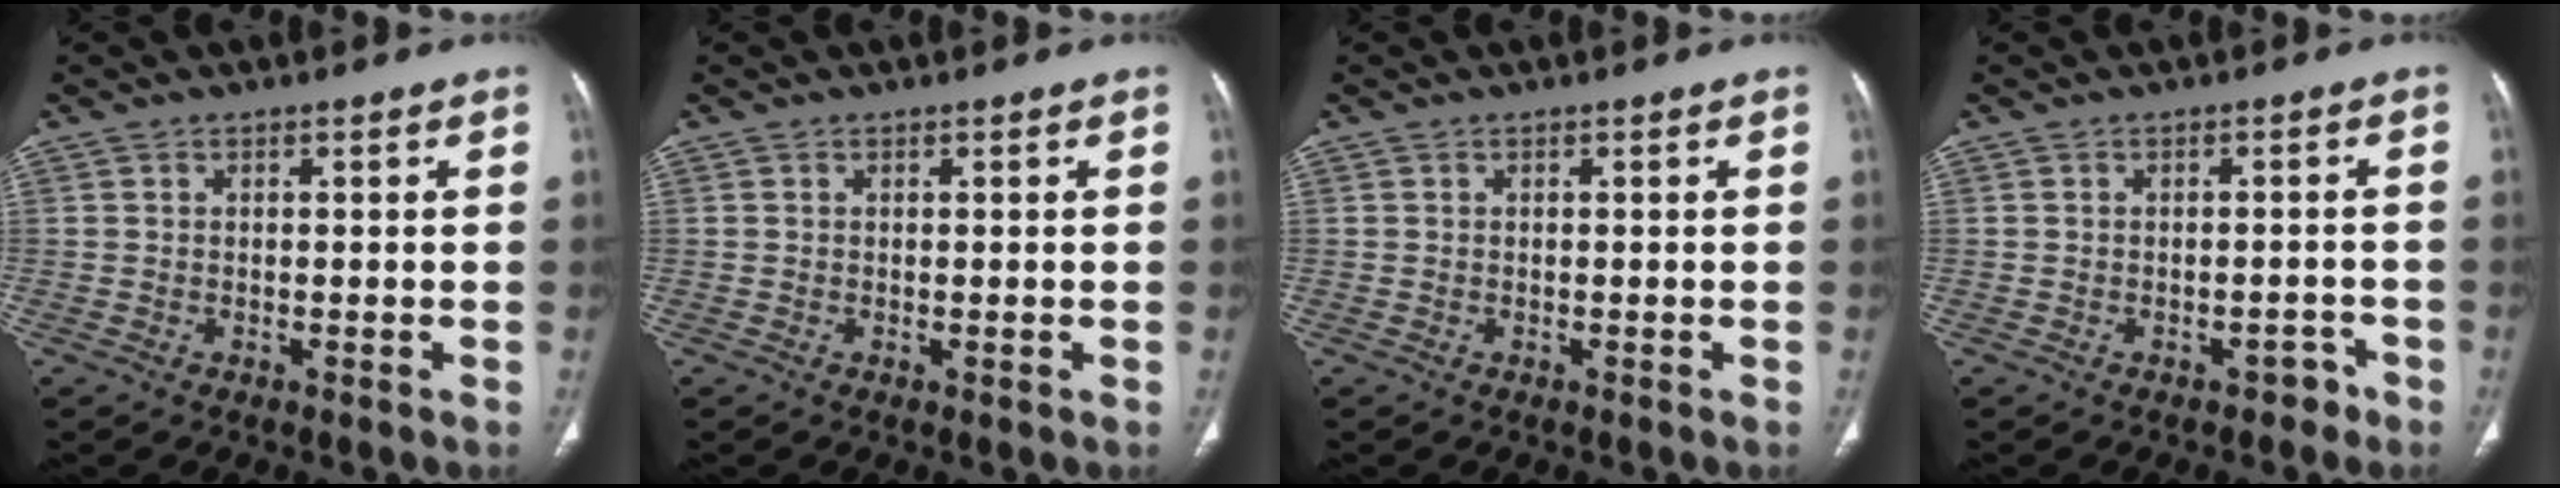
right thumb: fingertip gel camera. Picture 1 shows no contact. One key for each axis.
{"total": 0.0}
{"total": 0.0}
{"total": 2.4, "fx": -1.7, "fy": 1.4, "fz": 1.0, "tx": -0.006, "ty": 0.017, "tz": -0.020}